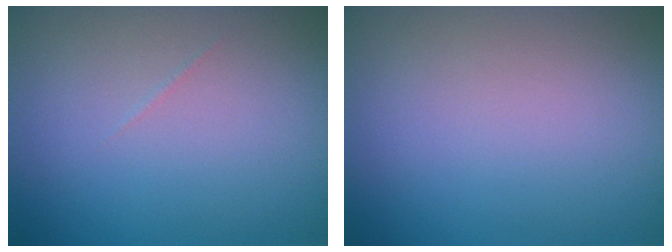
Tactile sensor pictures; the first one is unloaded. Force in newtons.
{"total": 0.0}